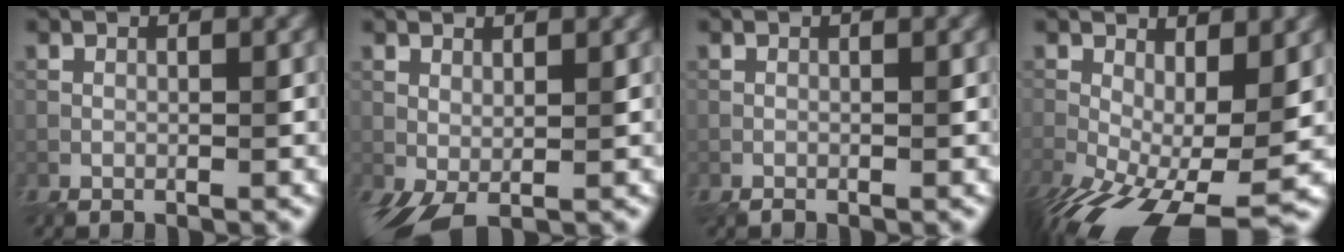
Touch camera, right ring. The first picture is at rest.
{"total": 3.3, "force": [0.0, 1.4, 3.0], "torque": [-0.065, -0.005, 0.002]}
{"total": 0.6, "force": [-0.5, 0.1, 0.3], "torque": [-0.010, -0.005, -0.012]}
{"total": 12.0, "force": [-3.3, 5.8, 10.0], "torque": [-0.191, -0.033, -0.040]}